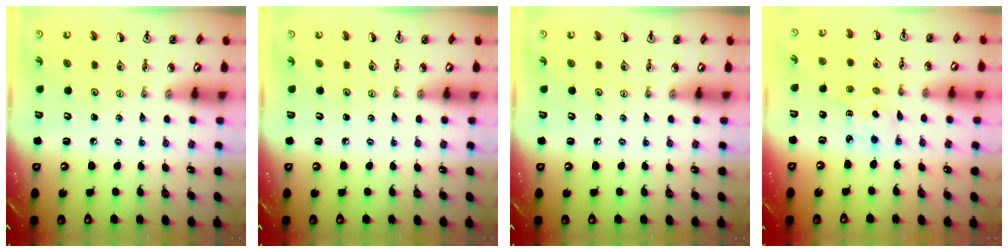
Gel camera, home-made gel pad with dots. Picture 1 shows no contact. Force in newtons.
{"total": 0.0}
{"total": 0.0}
{"total": 2.0, "press": 1.9, "slide": 0.6}